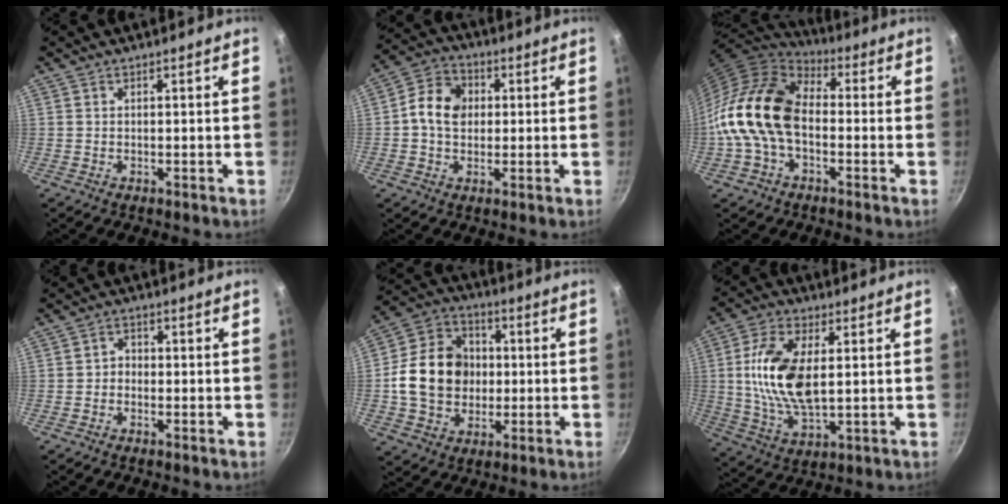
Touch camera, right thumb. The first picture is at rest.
{"total": 8.8, "force": [0.7, 6.9, 5.3], "torque": [-0.075, 0.015, -0.007]}
{"total": 16.0, "force": [-2.1, 10.5, 11.9], "torque": [-0.206, 0.040, -0.058]}
{"total": 2.0, "force": [-0.7, 1.7, 0.9], "torque": [-0.004, 0.013, -0.017]}
{"total": 16.0, "force": [-0.2, 13.2, 9.1], "torque": [-0.131, 0.026, -0.010]}
{"total": 14.3, "force": [2.0, 7.3, 12.2], "torque": [-0.230, -0.001, 0.039]}